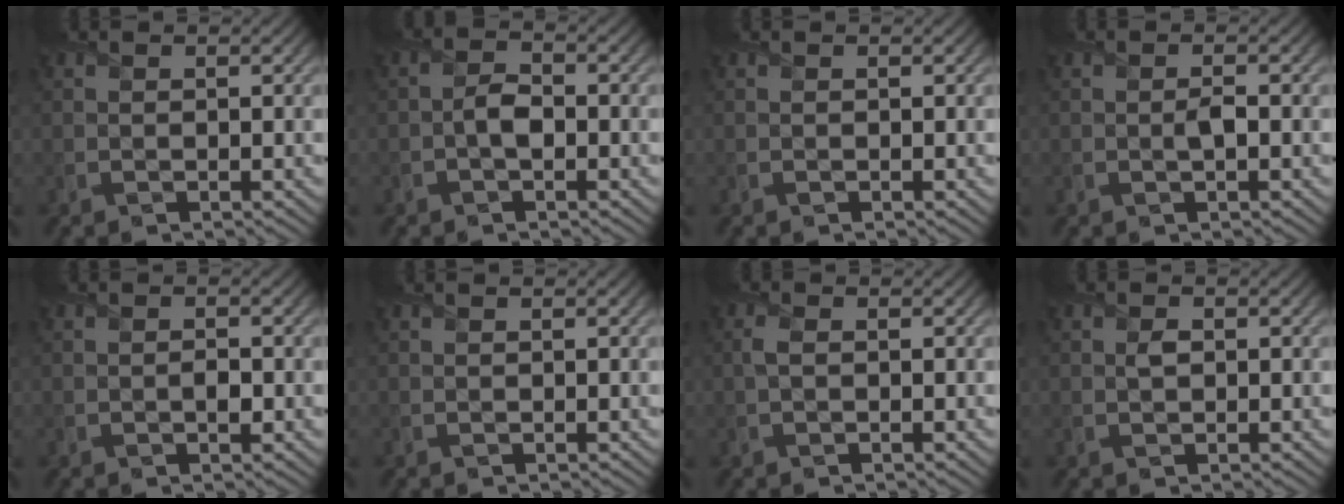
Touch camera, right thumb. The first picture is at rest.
{"total": 2.5, "force": [-0.8, 1.3, 1.9], "torque": [-0.035, 0.002, -0.021]}
{"total": 0.0}
{"total": 1.2, "force": [-0.2, 0.5, 1.1], "torque": [-0.020, 0.000, -0.004]}
{"total": 1.2, "force": [-0.4, 0.6, 0.9], "torque": [-0.012, -0.002, -0.007]}
{"total": 0.0}
{"total": 1.1, "force": [-0.1, 0.5, 0.9], "torque": [-0.026, 0.001, -0.003]}
{"total": 0.9, "force": [0.1, 0.6, 0.6], "torque": [-0.010, 0.000, 0.001]}